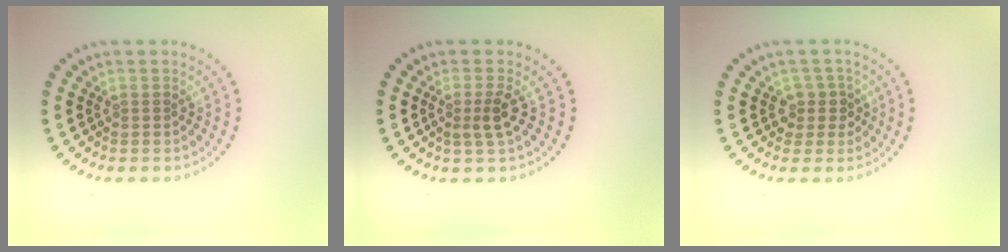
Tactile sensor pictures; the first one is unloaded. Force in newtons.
{"total": 1.9, "press": 1.5, "slide": 1.2}
{"total": 2.0, "press": 1.6, "slide": 1.2}